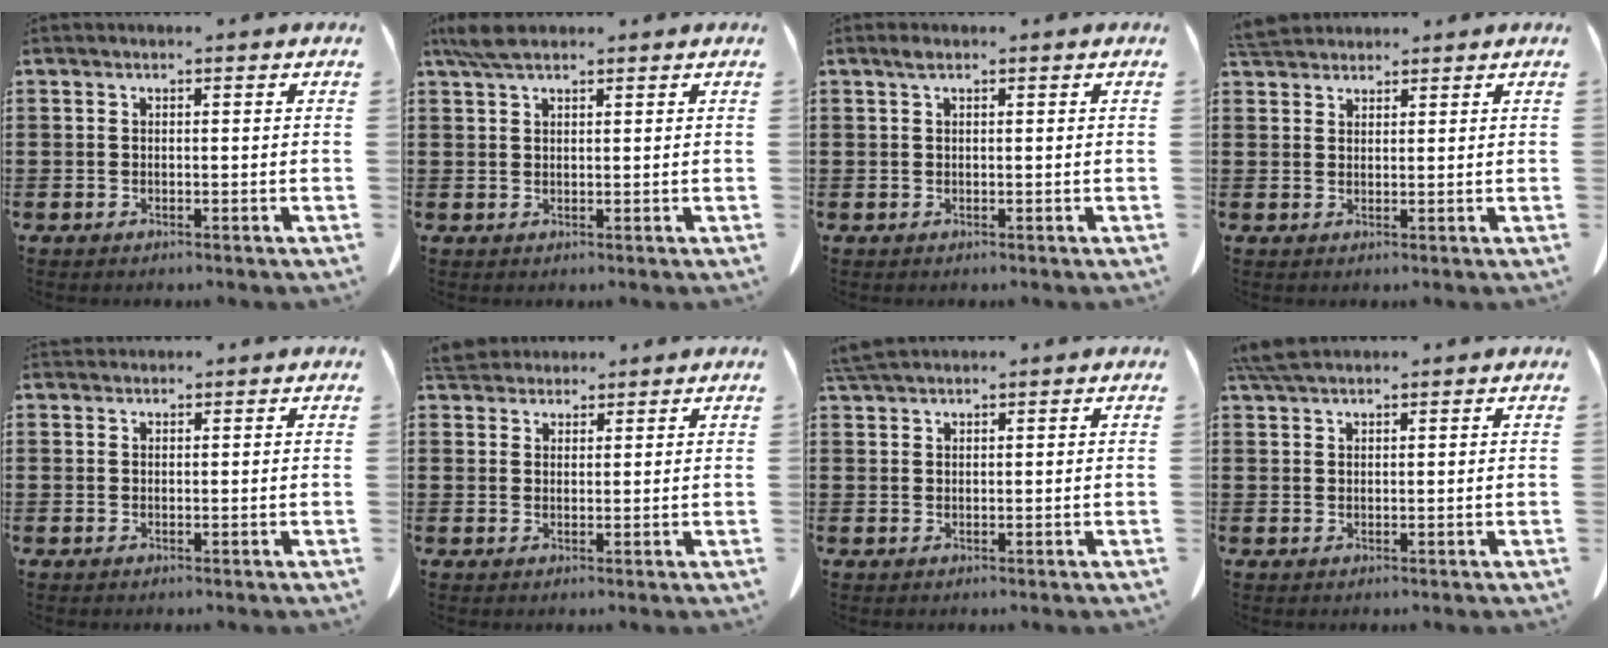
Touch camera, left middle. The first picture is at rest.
{"total": 3.6, "force": [2.5, 1.1, 2.3], "torque": [-0.052, 0.005, 0.049]}
{"total": 1.0, "force": [0.6, 0.3, 0.8], "torque": [-0.017, 0.002, 0.010]}
{"total": 3.7, "force": [3.4, 0.9, 1.0], "torque": [-0.029, -0.004, 0.068]}
{"total": 1.0, "force": [1.0, 0.2, 0.0], "torque": [-0.004, -0.002, 0.020]}
{"total": 3.8, "force": [3.5, 1.1, 0.7], "torque": [-0.025, -0.004, 0.069]}
{"total": 2.7, "force": [2.5, 0.3, 1.1], "torque": [-0.028, 0.001, 0.049]}
{"total": 3.7, "force": [3.0, 0.8, 1.9], "torque": [-0.046, -0.002, 0.059]}